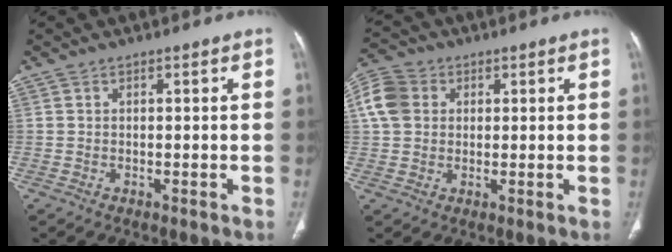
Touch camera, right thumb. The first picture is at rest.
{"total": 7.8, "force": [1.8, 6.4, 4.2], "torque": [-0.080, 0.013, 0.029]}